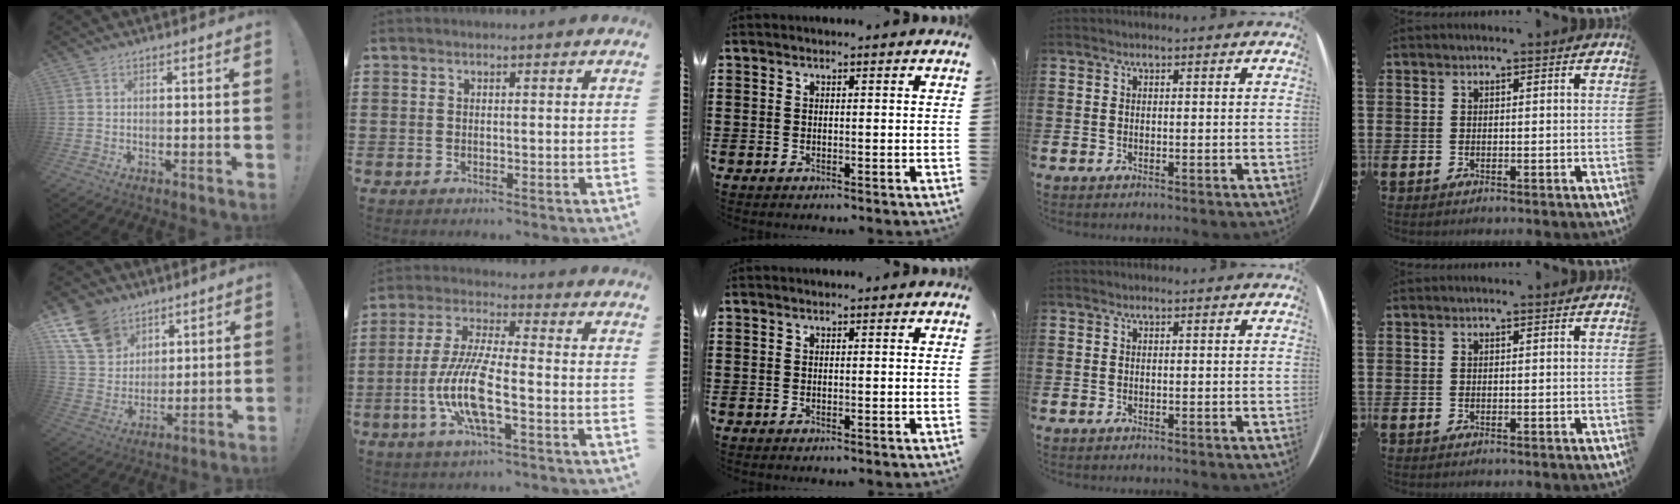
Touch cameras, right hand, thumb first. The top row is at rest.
{"thumb": {"total": 15.0, "force": [8.8, 10.8, 5.7], "torque": [-0.112, -0.044, 0.178]}, "index": {"total": 10.1, "force": [-2.9, 2.1, 9.5], "torque": [-0.209, -0.017, -0.060]}}